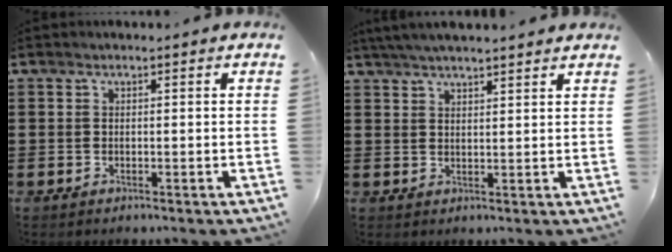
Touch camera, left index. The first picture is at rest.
{"total": 3.4, "force": [3.2, -0.1, 1.2], "torque": [-0.031, -0.002, 0.060]}